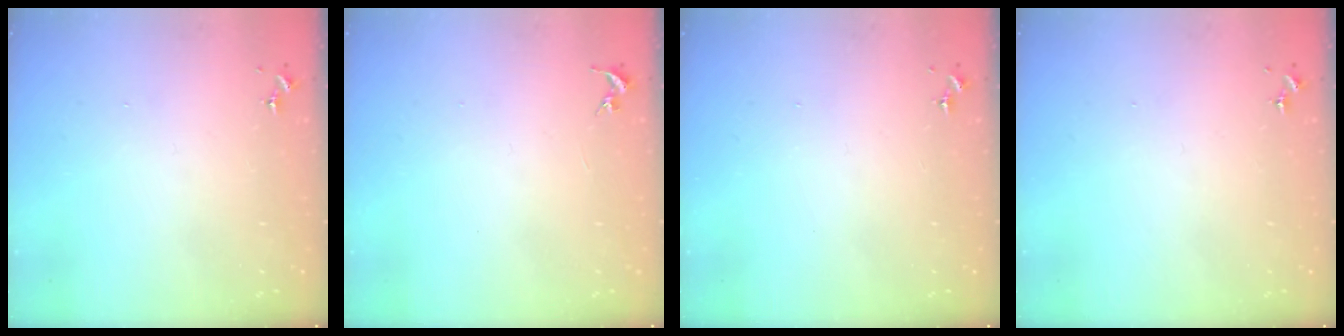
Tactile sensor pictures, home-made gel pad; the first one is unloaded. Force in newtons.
{"total": 0.0}
{"total": 0.0}
{"total": 0.0}